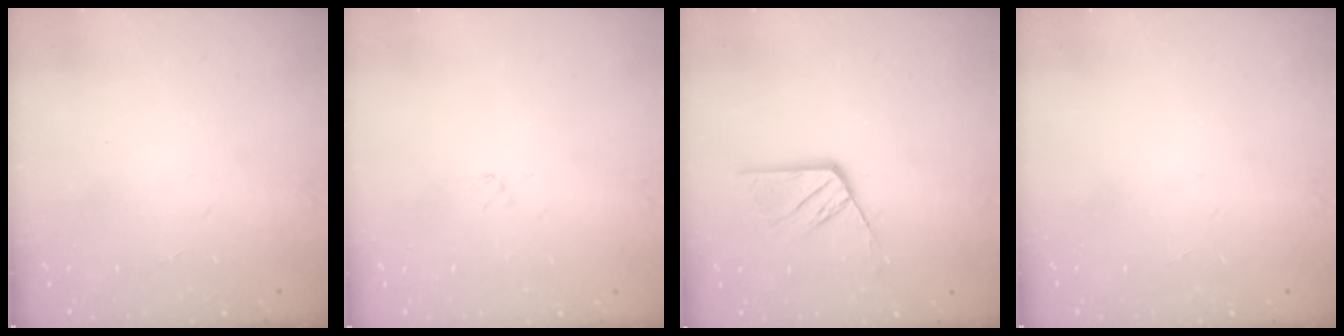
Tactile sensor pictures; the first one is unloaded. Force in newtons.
{"total": 2.4, "press": 2.3, "slide": 0.4}
{"total": 9.6, "press": 9.6, "slide": 0.5}
{"total": 0.0}